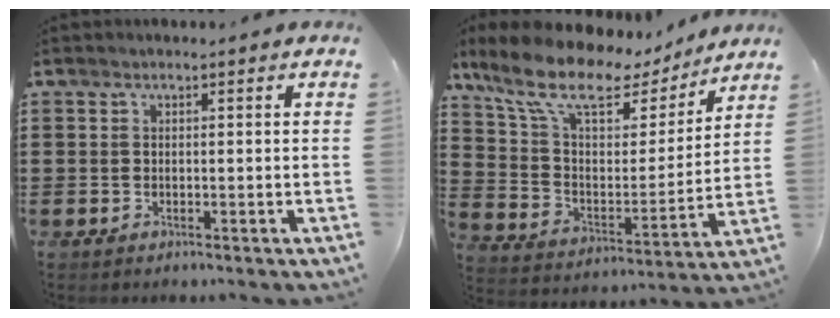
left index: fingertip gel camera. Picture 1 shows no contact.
{"total": 11.8, "force": [9.0, 4.0, 6.5], "torque": [-0.158, -0.051, 0.153]}